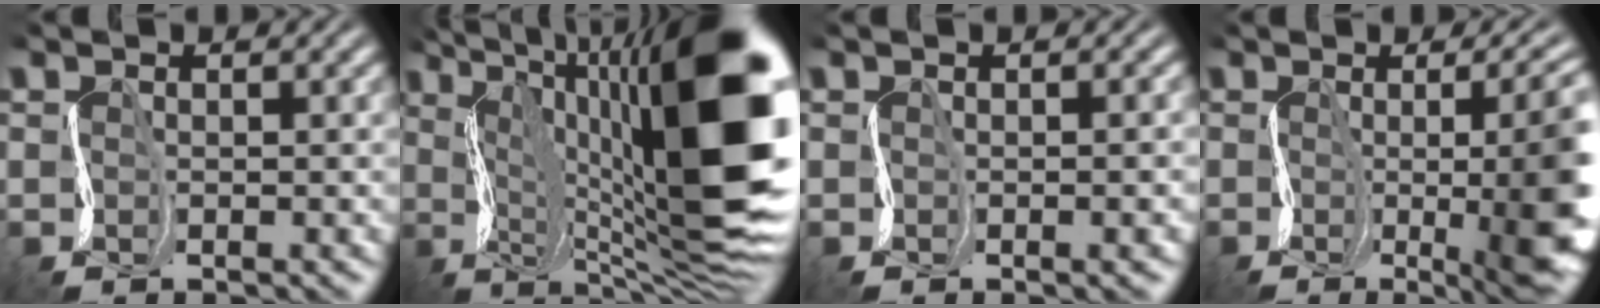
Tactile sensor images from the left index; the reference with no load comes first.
{"total": 18.8, "force": [3.0, 6.7, 17.3], "torque": [-0.264, 0.032, 0.056]}
{"total": 3.3, "force": [-0.3, 1.4, 3.0], "torque": [-0.016, 0.006, 0.001]}
{"total": 15.9, "force": [-1.4, 6.1, 14.6], "torque": [-0.151, -0.005, -0.008]}